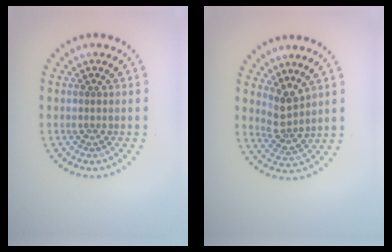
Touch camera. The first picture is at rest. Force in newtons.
{"total": 2.7, "press": 2.1, "slide": 1.8}